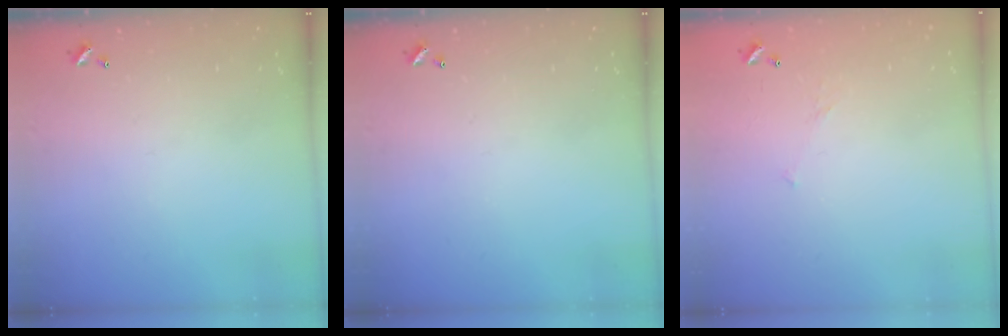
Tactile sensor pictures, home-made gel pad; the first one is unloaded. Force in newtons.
{"total": 0.0}
{"total": 7.3, "press": 7.3, "slide": 0.7}